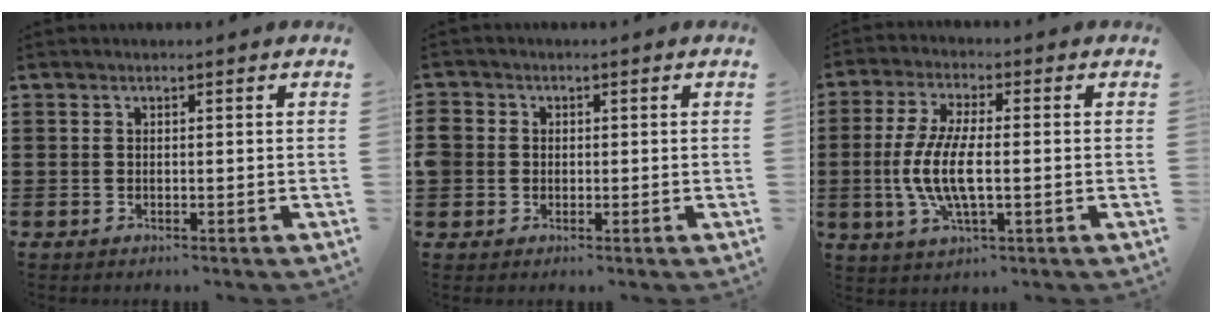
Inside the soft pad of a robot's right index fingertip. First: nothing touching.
{"total": 2.2, "force": [-0.2, 2.1, 0.4], "torque": [-0.025, 0.005, -0.011]}
{"total": 8.6, "force": [-1.6, 2.7, 8.0], "torque": [-0.178, -0.011, -0.035]}